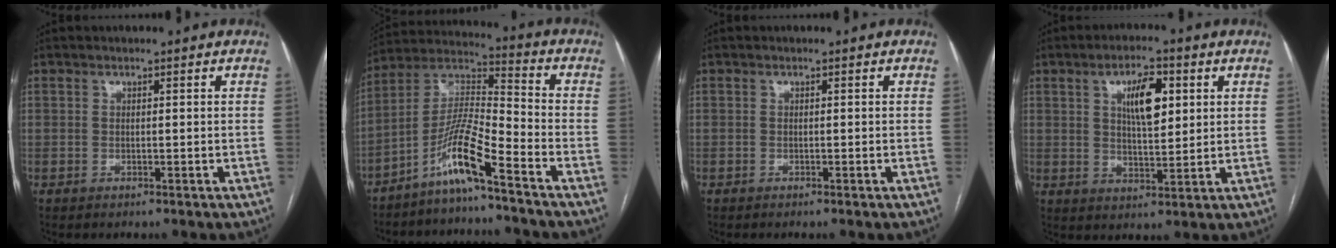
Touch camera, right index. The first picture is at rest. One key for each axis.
{"total": 10.2, "fx": -6.6, "fy": -0.1, "fz": 7.7, "tx": -0.157, "ty": 0.005, "tz": -0.132}
{"total": 0.0}
{"total": 7.8, "fx": 2.6, "fy": 2.7, "fz": 6.8, "tx": -0.115, "ty": 0.007, "tz": 0.047}